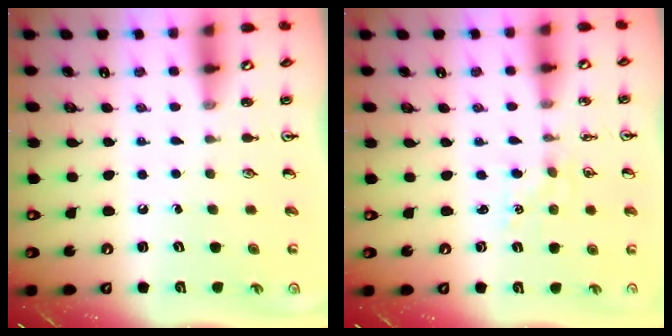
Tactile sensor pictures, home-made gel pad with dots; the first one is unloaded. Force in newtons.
{"total": 1.0, "press": 0.9, "slide": 0.2}